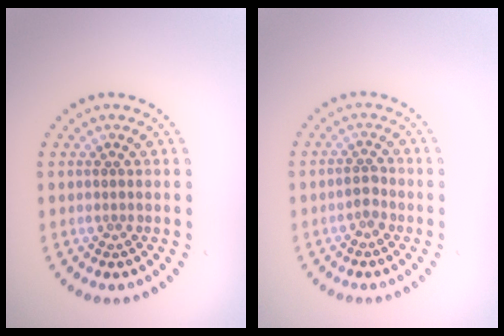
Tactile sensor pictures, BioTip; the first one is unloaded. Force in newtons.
{"total": 1.2, "press": 1.0, "slide": 0.6}